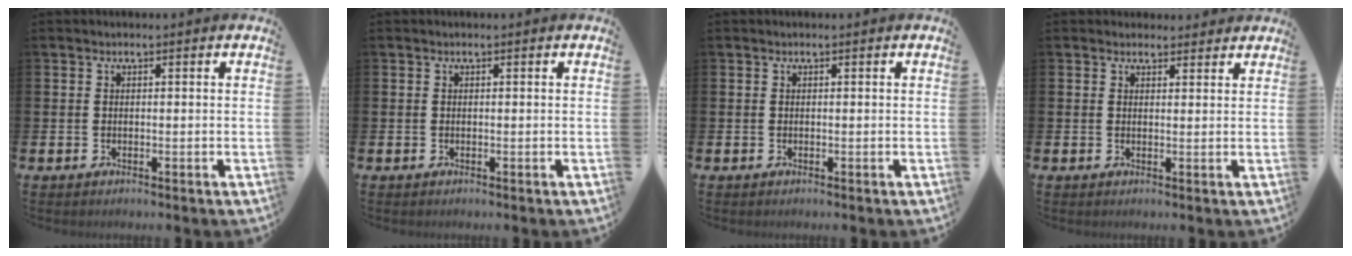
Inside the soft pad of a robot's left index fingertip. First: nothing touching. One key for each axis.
{"total": 0.0}
{"total": 0.0}
{"total": 2.0, "fx": 1.9, "fy": 0.7, "fz": -0.1, "tx": 0.020, "ty": -0.011, "tz": 0.030}